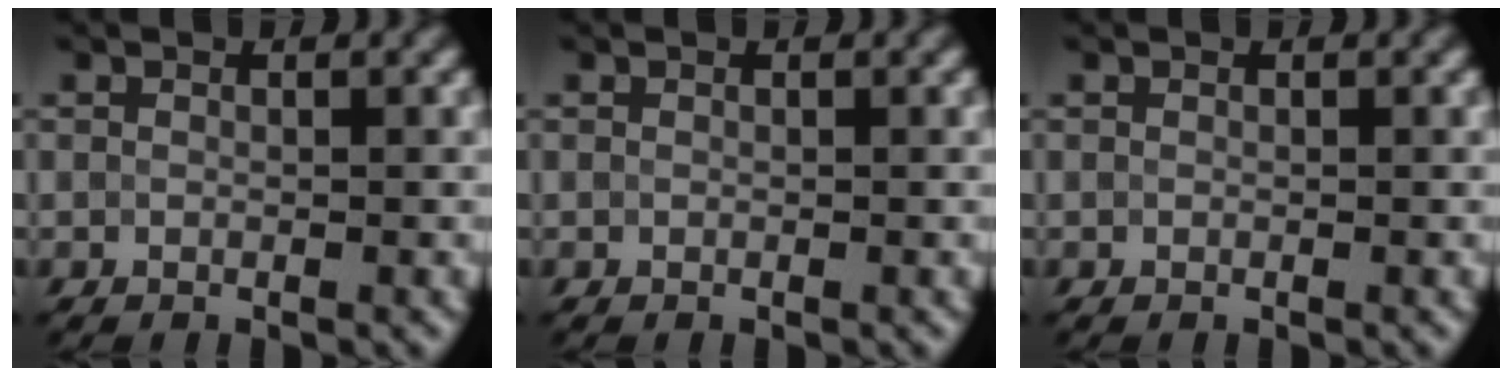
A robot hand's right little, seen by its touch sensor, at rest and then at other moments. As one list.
[{"total": 0.0}, {"total": 0.0}]